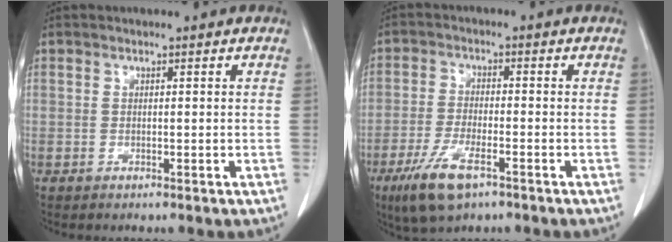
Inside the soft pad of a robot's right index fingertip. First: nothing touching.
{"total": 7.9, "force": [-4.5, 2.1, 6.1], "torque": [-0.131, -0.017, -0.078]}